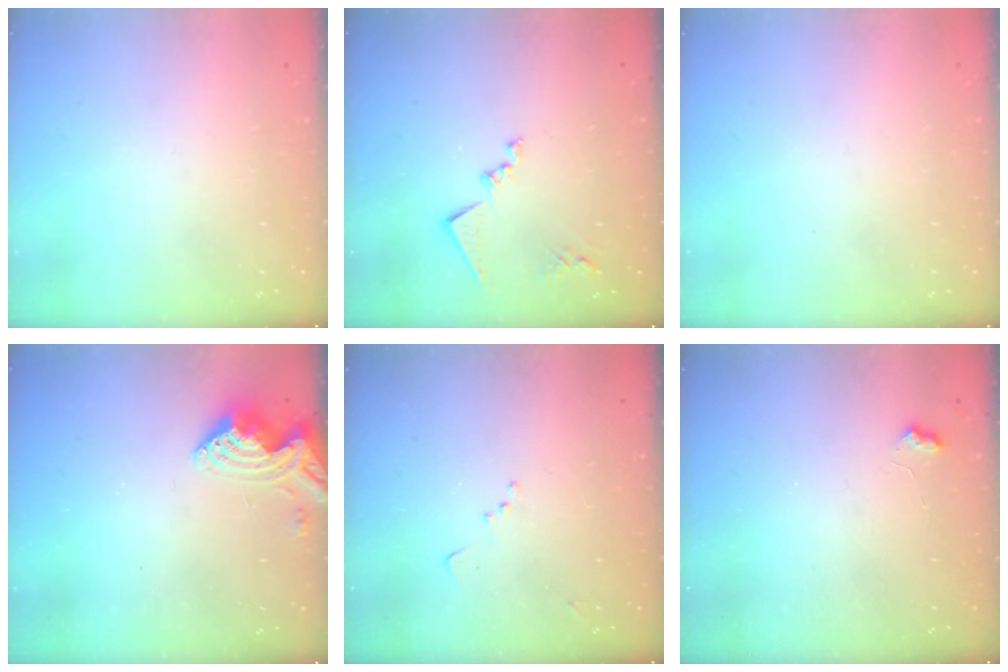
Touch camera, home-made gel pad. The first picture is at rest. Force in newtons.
{"total": 11.7, "press": 11.7, "slide": 1.2}
{"total": 0.0}
{"total": 7.5, "press": 7.5, "slide": 0.6}
{"total": 7.9, "press": 7.8, "slide": 0.9}
{"total": 5.1, "press": 5.0, "slide": 0.7}